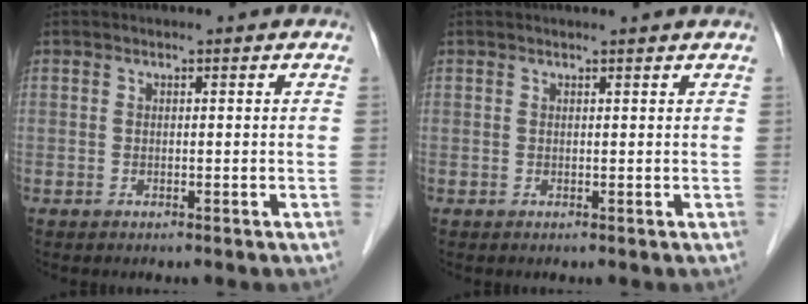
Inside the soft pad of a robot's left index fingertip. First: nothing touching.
{"total": 1.5, "force": [1.4, -0.3, 0.4], "torque": [-0.013, 0.004, 0.020]}